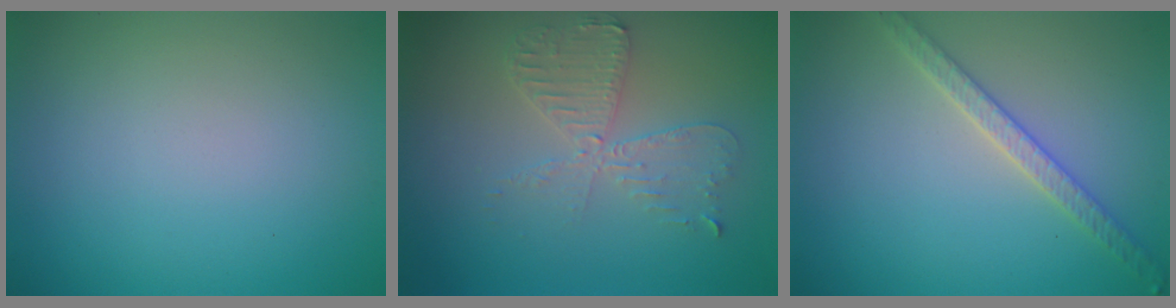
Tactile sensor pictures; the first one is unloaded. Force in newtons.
{"total": 3.6, "press": 3.1, "slide": 1.9}
{"total": 2.9, "press": 2.8, "slide": 0.6}